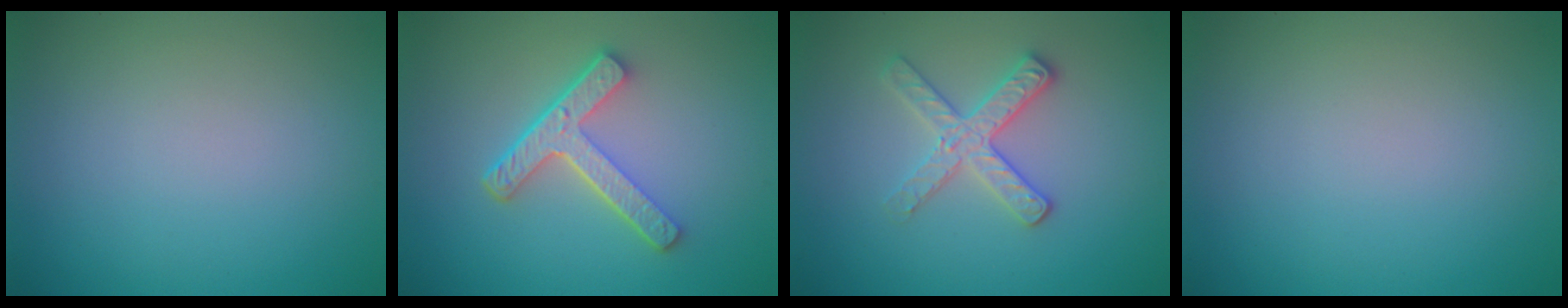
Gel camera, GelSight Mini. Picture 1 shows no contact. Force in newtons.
{"total": 4.4, "press": 3.2, "slide": 3.0}
{"total": 2.9, "press": 2.8, "slide": 0.8}
{"total": 0.0}